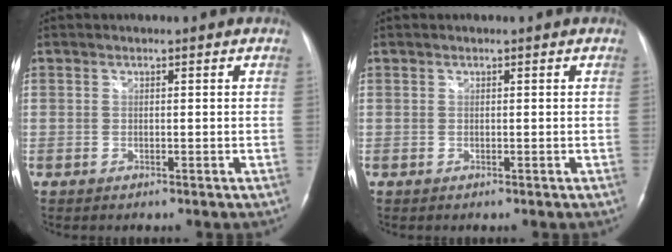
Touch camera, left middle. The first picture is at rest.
{"total": 0.0}